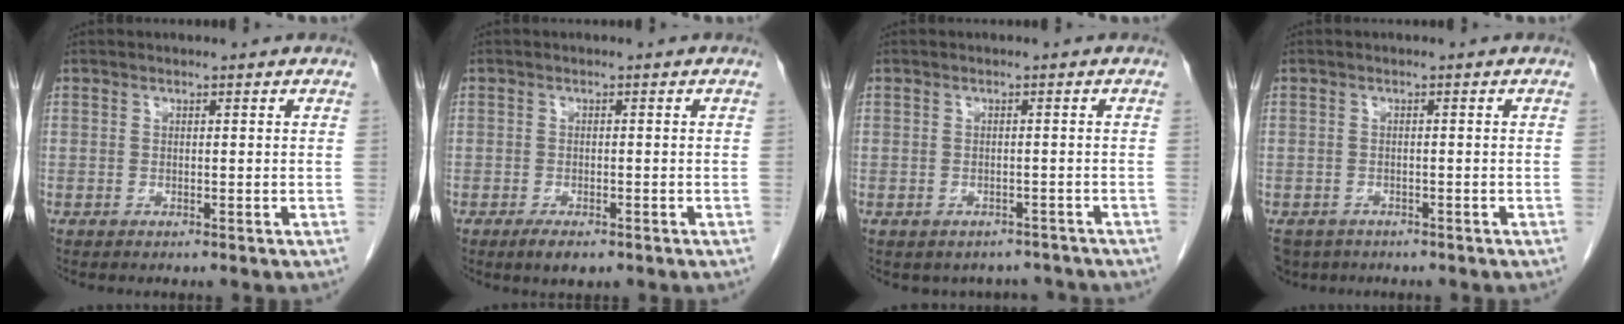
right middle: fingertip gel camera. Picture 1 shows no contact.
{"total": 2.7, "force": [-1.8, 1.0, 1.8], "torque": [-0.036, -0.004, -0.025]}
{"total": 4.5, "force": [-4.0, 2.2, 0.0], "torque": [0.011, 0.016, -0.045]}
{"total": 5.9, "force": [-4.6, 3.5, 1.4], "torque": [-0.032, -0.008, -0.069]}